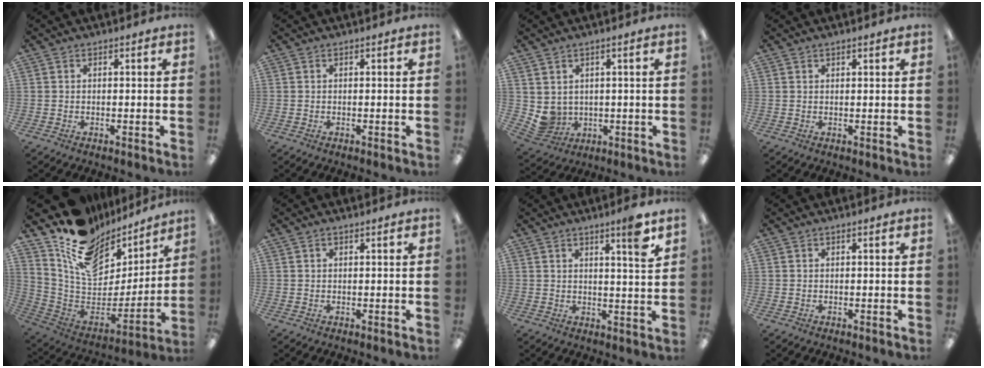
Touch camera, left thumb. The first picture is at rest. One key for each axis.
{"total": 0.0}
{"total": 4.3, "fx": 1.7, "fy": 3.8, "fz": 1.1, "tx": -0.048, "ty": -0.014, "tz": 0.033}
{"total": 0.8, "fx": 0.7, "fy": 0.2, "fz": 0.3, "tx": -0.007, "ty": 0.001, "tz": 0.013}
{"total": 17.0, "fx": 11.3, "fy": 9.7, "fz": 8.2, "tx": -0.151, "ty": -0.085, "tz": 0.202}
{"total": 0.7, "fx": 0.5, "fy": 0.3, "fz": 0.4, "tx": -0.008, "ty": 0.002, "tz": 0.009}
{"total": 5.7, "fx": 4.0, "fy": 0.1, "fz": 4.1, "tx": -0.059, "ty": -0.023, "tz": 0.060}
{"total": 0.0}